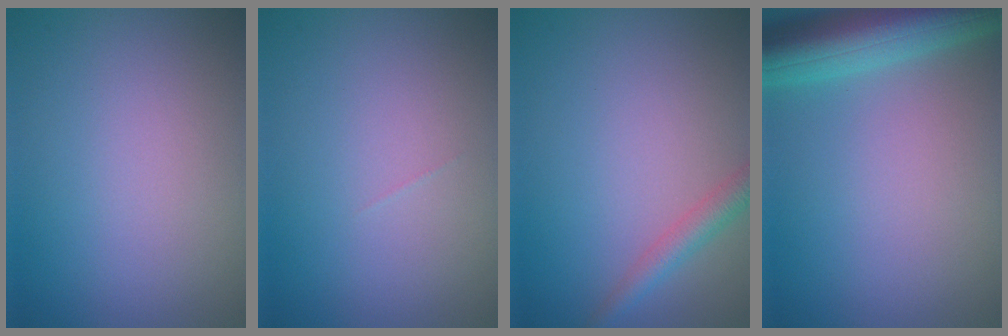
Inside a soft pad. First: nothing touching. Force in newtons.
{"total": 0.0}
{"total": 2.2, "press": 2.2, "slide": 0.1}
{"total": 7.5, "press": 7.5, "slide": 0.4}